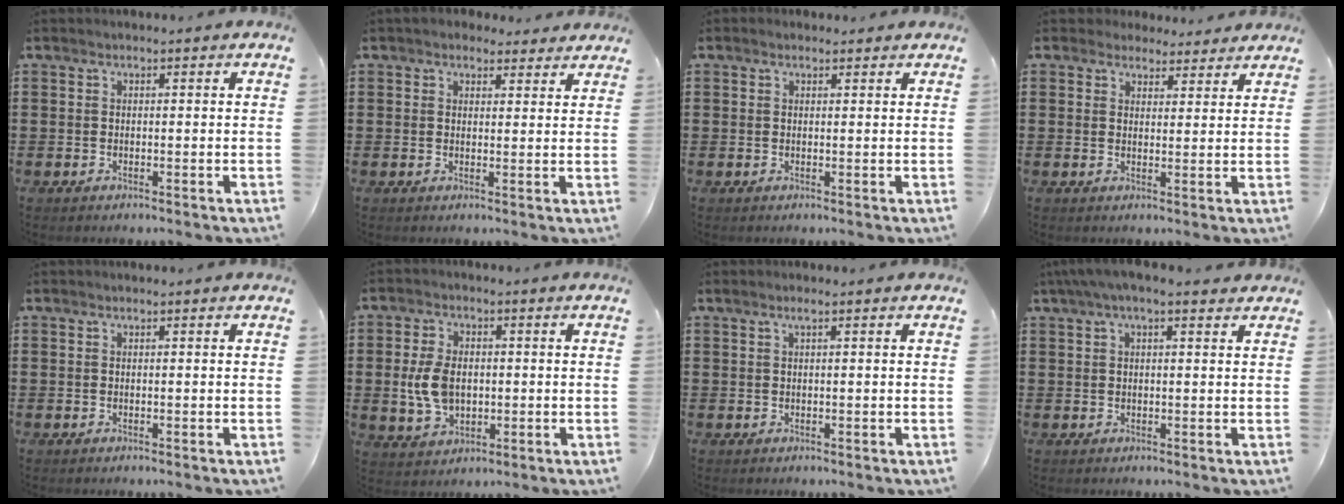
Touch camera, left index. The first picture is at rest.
{"total": 2.8, "force": [2.4, 1.4, 0.5], "torque": [-0.018, 0.001, 0.044]}
{"total": 0.8, "force": [0.6, 0.4, 0.2], "torque": [-0.006, 0.004, 0.012]}
{"total": 3.5, "force": [3.2, 1.5, 0.2], "torque": [-0.008, -0.004, 0.059]}
{"total": 0.0}
{"total": 6.7, "force": [-0.1, 4.5, 5.0], "torque": [-0.126, 0.004, -0.007]}
{"total": 1.0, "force": [0.4, 0.0, 0.9], "torque": [-0.017, 0.000, 0.007]}
{"total": 3.3, "force": [2.1, 0.7, 2.5], "torque": [-0.054, 0.006, 0.036]}